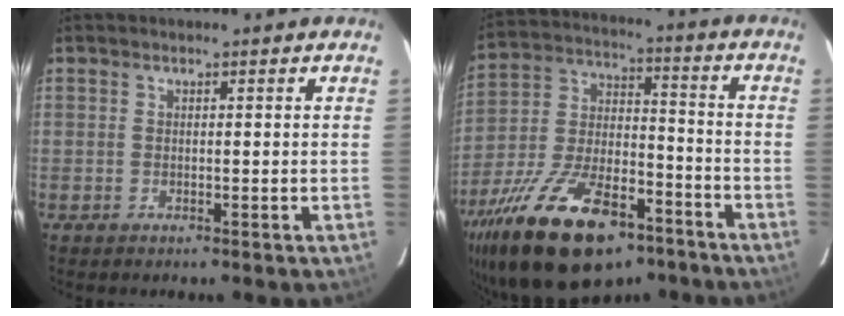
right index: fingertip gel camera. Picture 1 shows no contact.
{"total": 26.4, "force": [-16.5, 11.9, 16.9], "torque": [-0.329, -0.015, -0.264]}